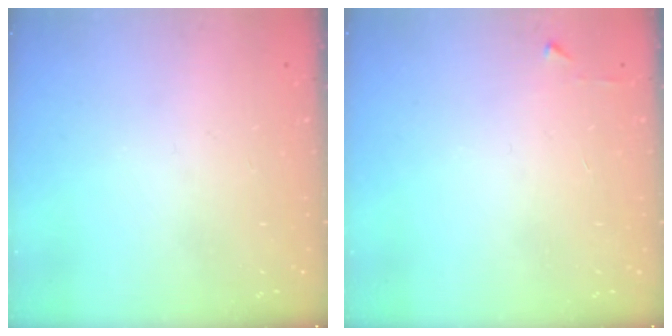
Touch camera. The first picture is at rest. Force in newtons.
{"total": 2.4, "press": 2.4, "slide": 0.3}